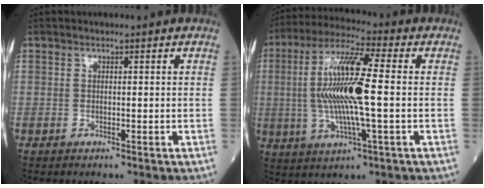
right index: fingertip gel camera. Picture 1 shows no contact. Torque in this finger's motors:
{"motor_torque": [2.14, 0.00, 1.06, 0.21]}